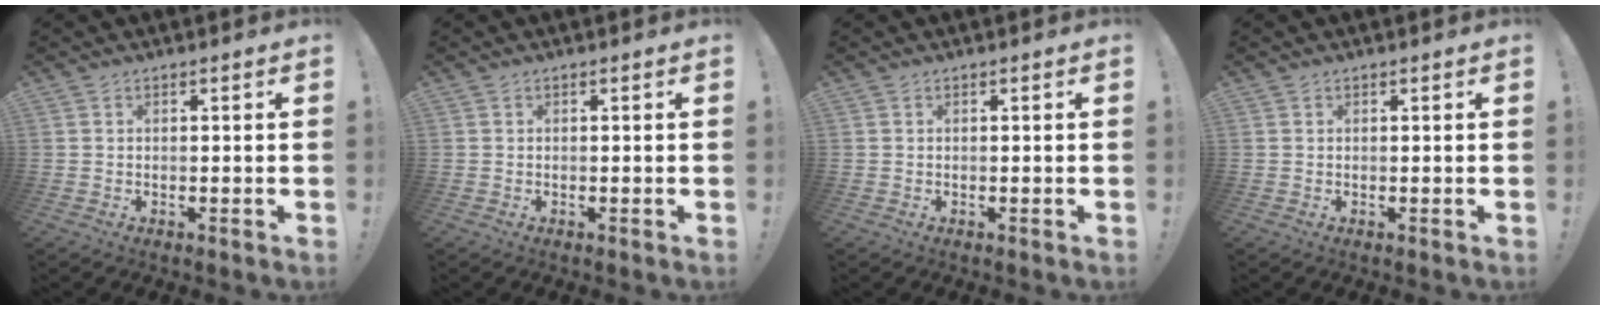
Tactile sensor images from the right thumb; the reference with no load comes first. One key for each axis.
{"total": 0.0}
{"total": 0.0}
{"total": 0.0}